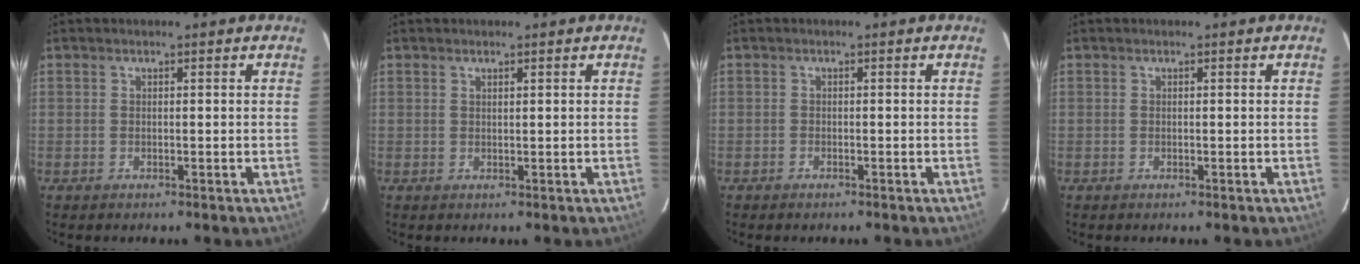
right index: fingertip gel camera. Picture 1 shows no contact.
{"total": 0.5, "force": [0.4, 0.1, 0.3], "torque": [-0.004, 0.002, 0.009]}
{"total": 0.8, "force": [-0.7, 0.3, 0.2], "torque": [-0.005, 0.001, -0.012]}
{"total": 0.0}